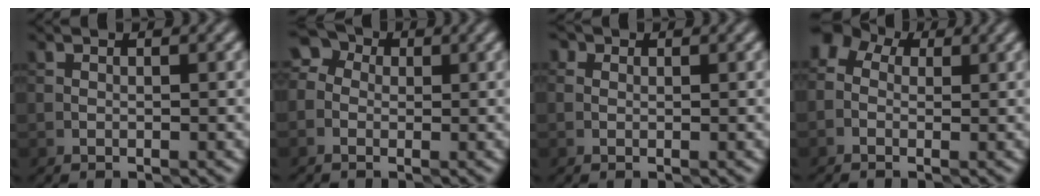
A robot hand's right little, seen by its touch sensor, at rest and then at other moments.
{"total": 3.8, "force": [0.2, 3.6, 1.3], "torque": [-0.012, 0.024, -0.022]}
{"total": 1.9, "force": [0.9, 1.4, 0.9], "torque": [-0.003, 0.011, -0.014]}
{"total": 3.3, "force": [0.3, 2.8, 1.7], "torque": [-0.024, 0.023, -0.009]}